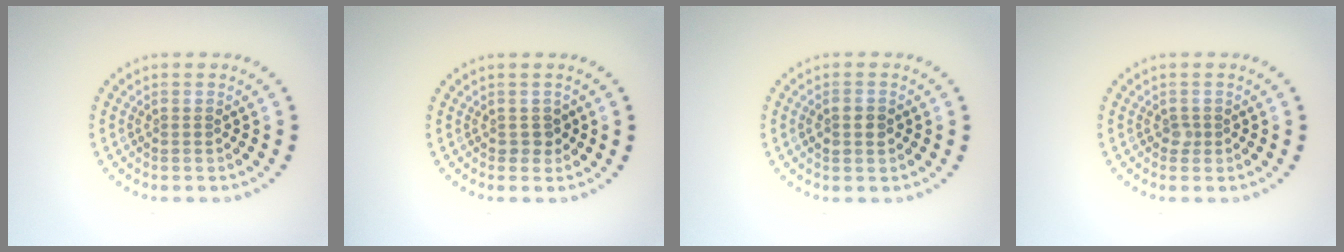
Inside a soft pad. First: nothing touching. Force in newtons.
{"total": 1.1, "press": 1.1, "slide": 0.4}
{"total": 1.4, "press": 1.4, "slide": 0.3}
{"total": 0.8, "press": 0.6, "slide": 0.5}